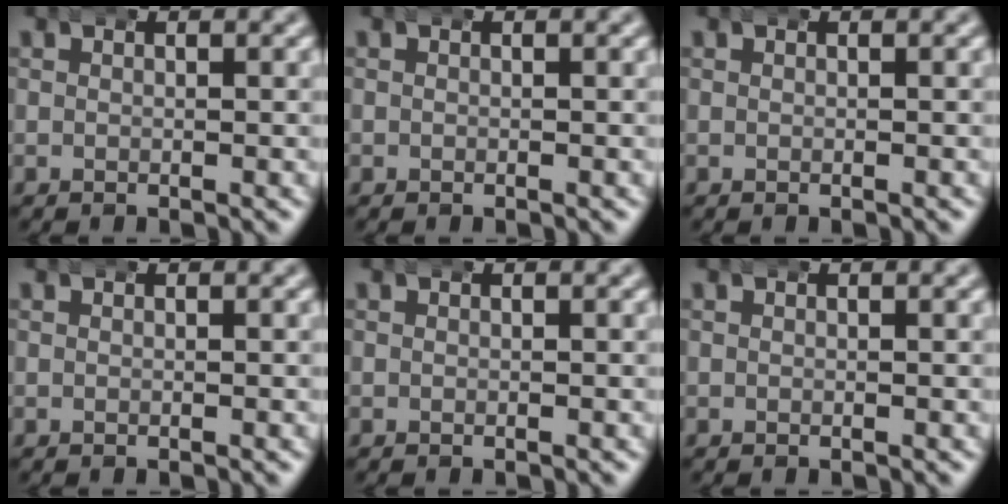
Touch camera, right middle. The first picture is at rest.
{"total": 0.0}
{"total": 0.0}
{"total": 0.0}
{"total": 0.0}
{"total": 0.0}